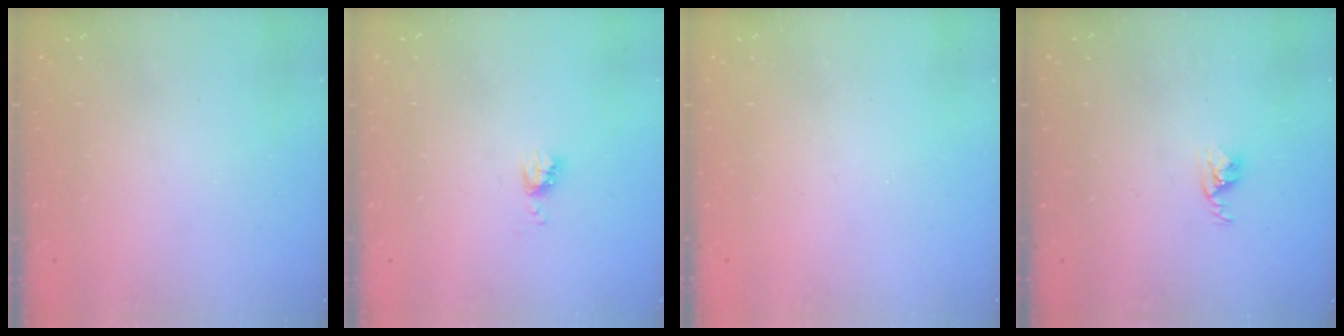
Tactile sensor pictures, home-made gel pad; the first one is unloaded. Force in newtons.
{"total": 4.1, "press": 4.0, "slide": 0.5}
{"total": 0.0}
{"total": 2.9, "press": 2.9, "slide": 0.4}